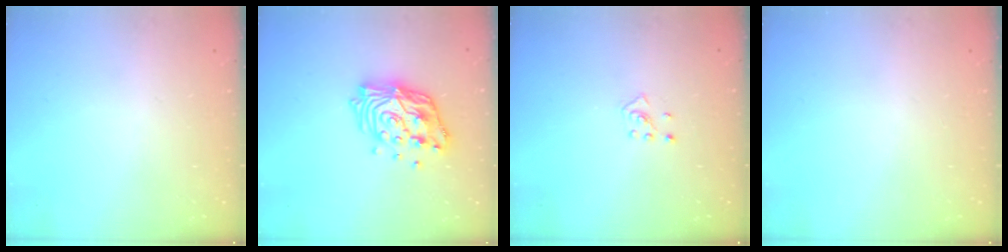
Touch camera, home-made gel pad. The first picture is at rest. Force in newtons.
{"total": 16.1, "press": 16.0, "slide": 1.3}
{"total": 2.5, "press": 2.4, "slide": 0.7}
{"total": 0.0}